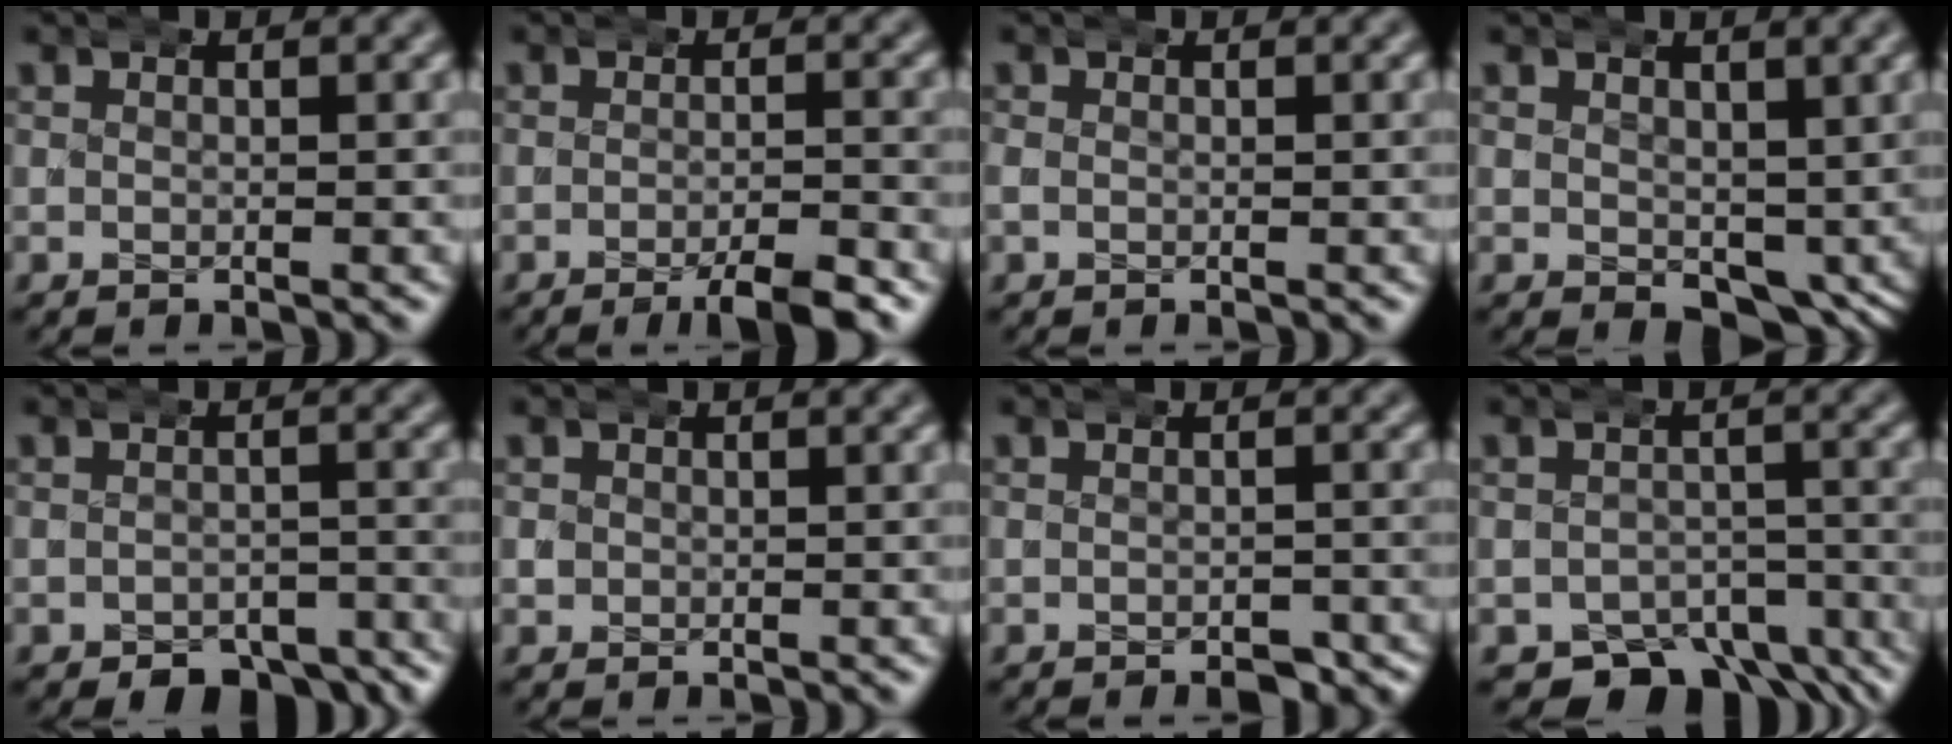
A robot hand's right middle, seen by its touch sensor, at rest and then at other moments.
{"total": 3.5, "force": [-2.3, 0.4, 2.6], "torque": [-0.031, 0.005, -0.044]}
{"total": 1.1, "force": [-0.2, 1.0, 0.4], "torque": [-0.014, 0.001, -0.004]}
{"total": 3.7, "force": [-1.8, 2.3, 2.3], "torque": [-0.030, -0.025, -0.019]}
{"total": 6.5, "force": [-5.2, 3.0, 2.5], "torque": [-0.025, -0.013, -0.077]}
{"total": 1.0, "force": [-0.2, 1.0, 0.2], "torque": [-0.010, 0.002, -0.001]}
{"total": 3.0, "force": [-2.3, 1.2, 1.5], "torque": [-0.016, -0.004, -0.037]}
{"total": 7.5, "force": [-5.5, 4.1, 2.9], "torque": [-0.033, -0.025, -0.083]}